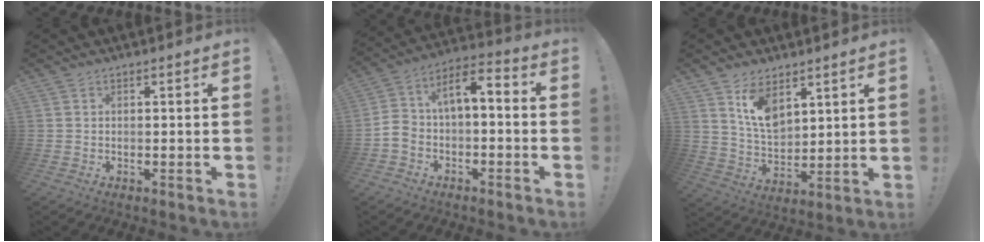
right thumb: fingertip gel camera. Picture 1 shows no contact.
{"total": 7.2, "force": [-2.8, 4.5, 4.9], "torque": [-0.088, 0.023, -0.051]}
{"total": 10.4, "force": [6.6, 6.0, 5.4], "torque": [-0.092, -0.042, 0.127]}